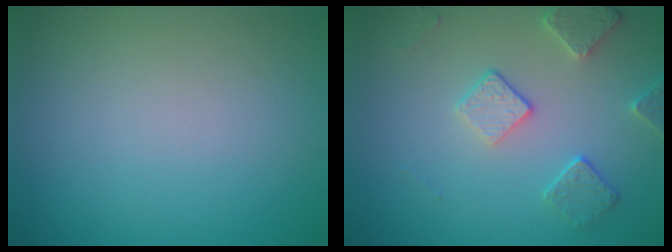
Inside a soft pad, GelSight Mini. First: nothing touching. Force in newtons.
{"total": 2.8, "press": 2.7, "slide": 0.7}